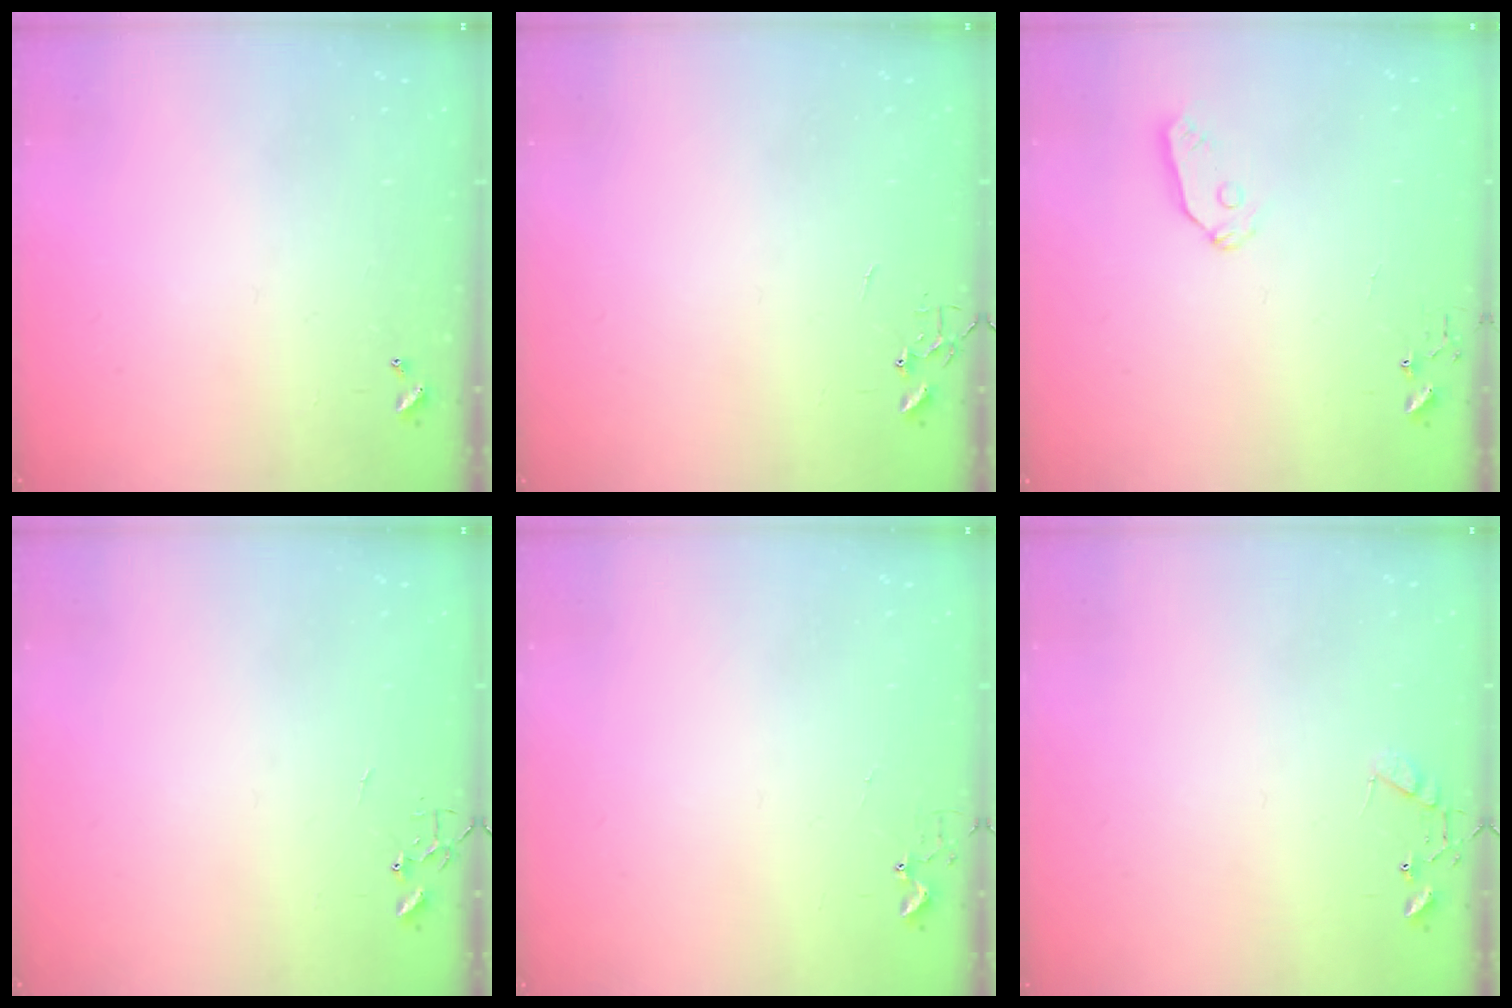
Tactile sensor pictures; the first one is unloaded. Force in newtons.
{"total": 0.0}
{"total": 6.5, "press": 6.5, "slide": 0.2}
{"total": 0.0}
{"total": 2.9, "press": 2.9, "slide": 0.3}
{"total": 6.8, "press": 6.8, "slide": 0.5}